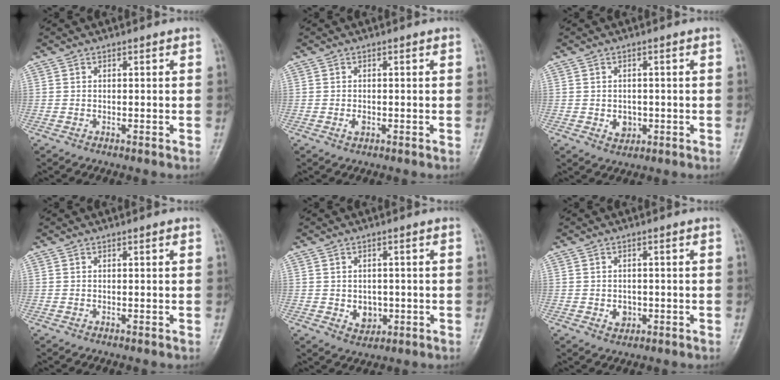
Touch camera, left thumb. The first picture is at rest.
{"total": 1.4, "force": [-0.3, 0.9, 1.1], "torque": [-0.016, -0.001, -0.005]}
{"total": 3.0, "force": [-0.6, 2.5, 1.7], "torque": [-0.015, 0.001, -0.002]}
{"total": 0.7, "force": [0.3, 0.1, 0.6], "torque": [-0.010, 0.000, 0.004]}
{"total": 4.1, "force": [-0.5, 3.3, 2.4], "torque": [-0.018, 0.000, 0.002]}
{"total": 2.6, "force": [-0.5, 2.1, 1.4], "torque": [-0.012, 0.001, -0.002]}